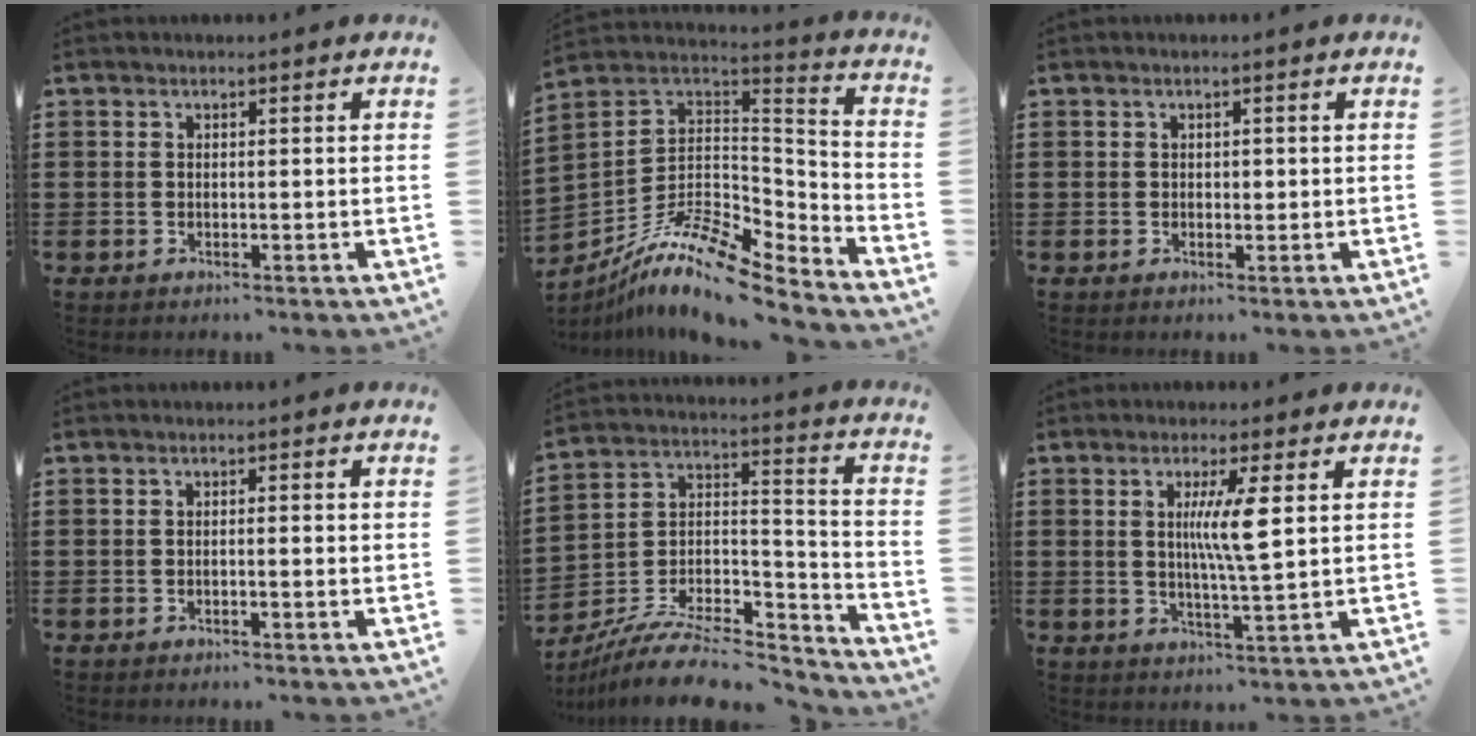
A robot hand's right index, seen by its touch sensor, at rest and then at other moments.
{"total": 12.5, "force": [-8.9, 3.4, 8.0], "torque": [-0.163, 0.007, -0.172]}
{"total": 0.8, "force": [0.1, 0.6, 0.5], "torque": [-0.011, 0.003, 0.002]}
{"total": 1.1, "force": [-0.3, 0.0, 1.0], "torque": [-0.016, -0.002, -0.006]}
{"total": 10.6, "force": [-9.0, 3.1, 4.7], "torque": [-0.082, 0.022, -0.174]}
{"total": 6.5, "force": [1.5, 0.0, 6.3], "torque": [-0.123, -0.006, 0.021]}